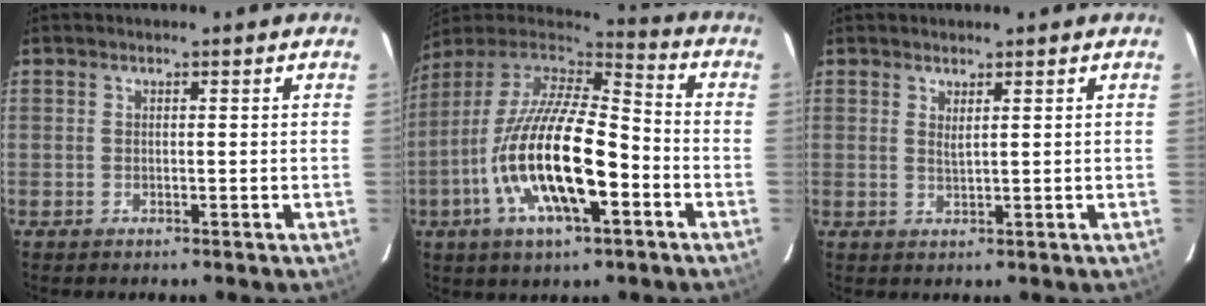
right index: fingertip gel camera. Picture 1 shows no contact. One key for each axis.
{"total": 22.0, "fx": -7.1, "fy": 7.6, "fz": 19.4, "tx": -0.370, "ty": -0.025, "tz": -0.135}
{"total": 1.4, "fx": 0.9, "fy": 0.1, "fz": 1.0, "tx": -0.020, "ty": -0.002, "tz": 0.016}